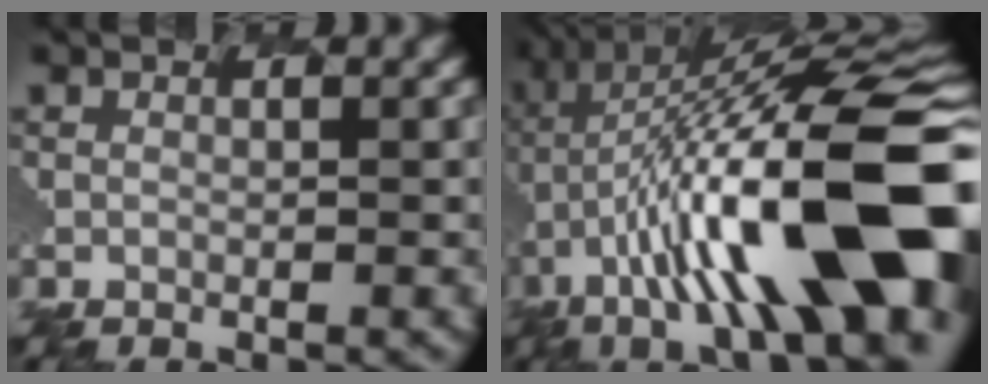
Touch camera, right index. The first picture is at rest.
{"total": 15.6, "force": [-2.6, 4.6, 14.7], "torque": [-0.261, 0.034, -0.046]}